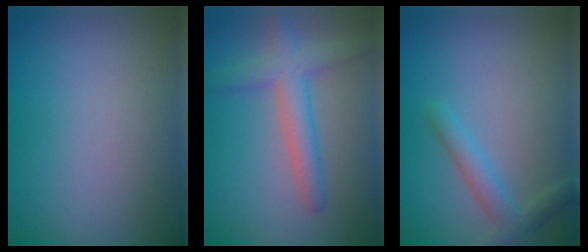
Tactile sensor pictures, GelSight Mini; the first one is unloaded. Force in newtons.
{"total": 4.0, "press": 4.0, "slide": 0.3}
{"total": 2.5, "press": 2.5, "slide": 0.2}